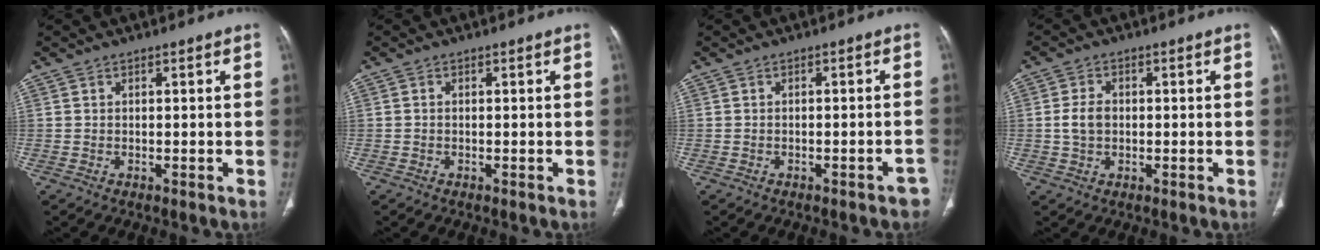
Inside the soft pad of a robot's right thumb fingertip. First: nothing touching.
{"total": 0.0}
{"total": 3.3, "force": [-2.6, 1.1, 1.8], "torque": [-0.014, 0.020, -0.027]}
{"total": 3.9, "force": [-0.1, 2.9, 2.7], "torque": [-0.053, 0.009, -0.003]}